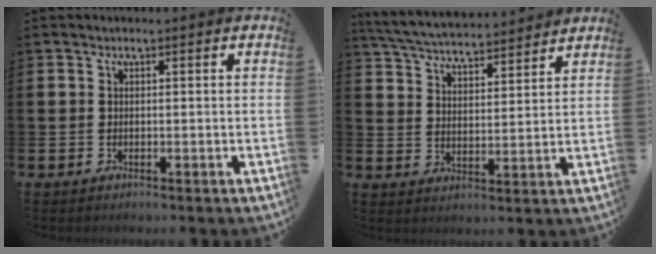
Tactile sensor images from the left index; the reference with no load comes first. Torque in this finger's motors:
{"motor_torque": [0.18, -0.37, 0.98, 0.21]}